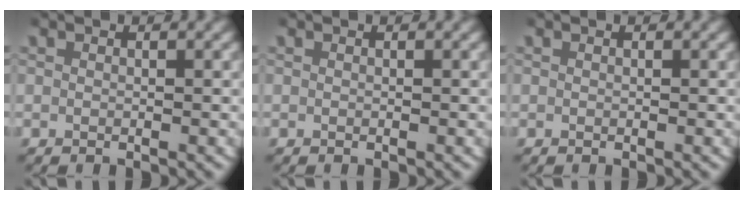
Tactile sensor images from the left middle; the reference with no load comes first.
{"total": 0.0}
{"total": 0.0}